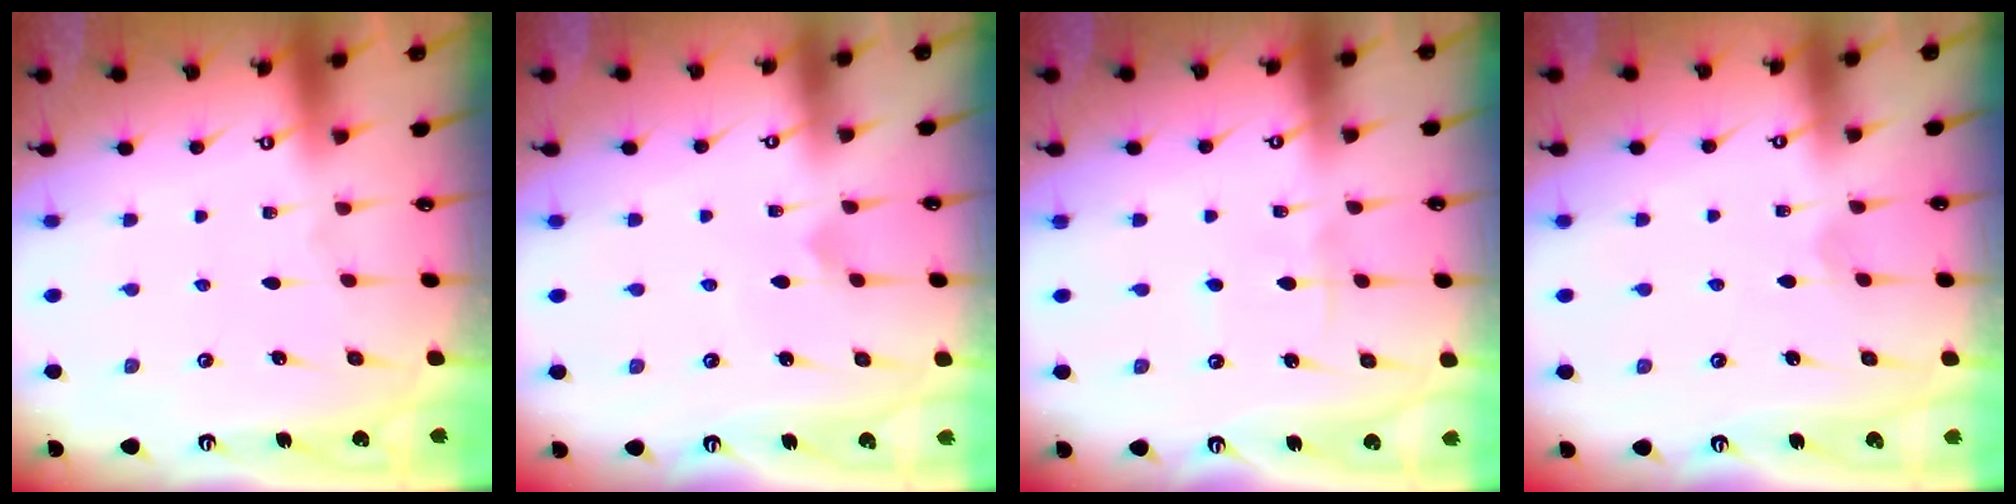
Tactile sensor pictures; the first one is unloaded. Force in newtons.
{"total": 2.9, "press": 2.9, "slide": 0.2}
{"total": 2.9, "press": 2.9, "slide": 0.3}
{"total": 1.5, "press": 1.4, "slide": 0.1}